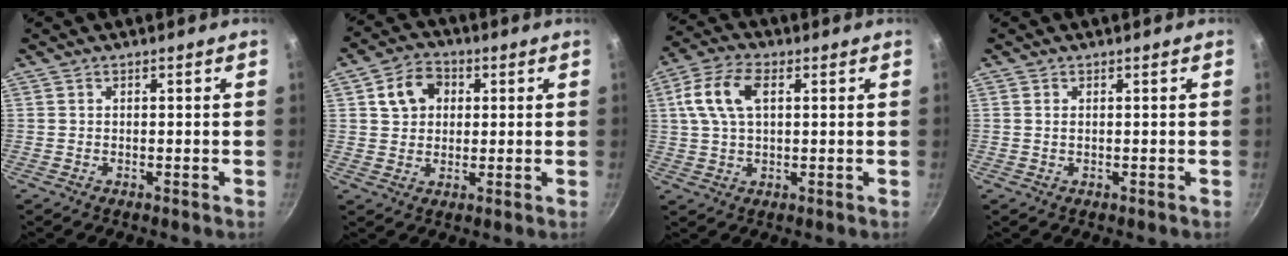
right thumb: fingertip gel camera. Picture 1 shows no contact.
{"total": 7.8, "force": [2.1, 6.1, 4.3], "torque": [-0.052, 0.005, 0.031]}
{"total": 9.7, "force": [2.5, 5.4, 7.7], "torque": [-0.161, 0.018, 0.045]}
{"total": 0.7, "force": [0.2, 0.4, 0.5], "torque": [-0.012, 0.000, 0.005]}